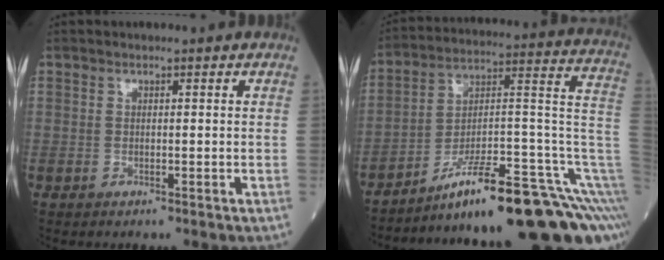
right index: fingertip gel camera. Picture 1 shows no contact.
{"total": 21.6, "force": [-12.7, 0.8, 17.5], "torque": [-0.150, 0.056, -0.196]}